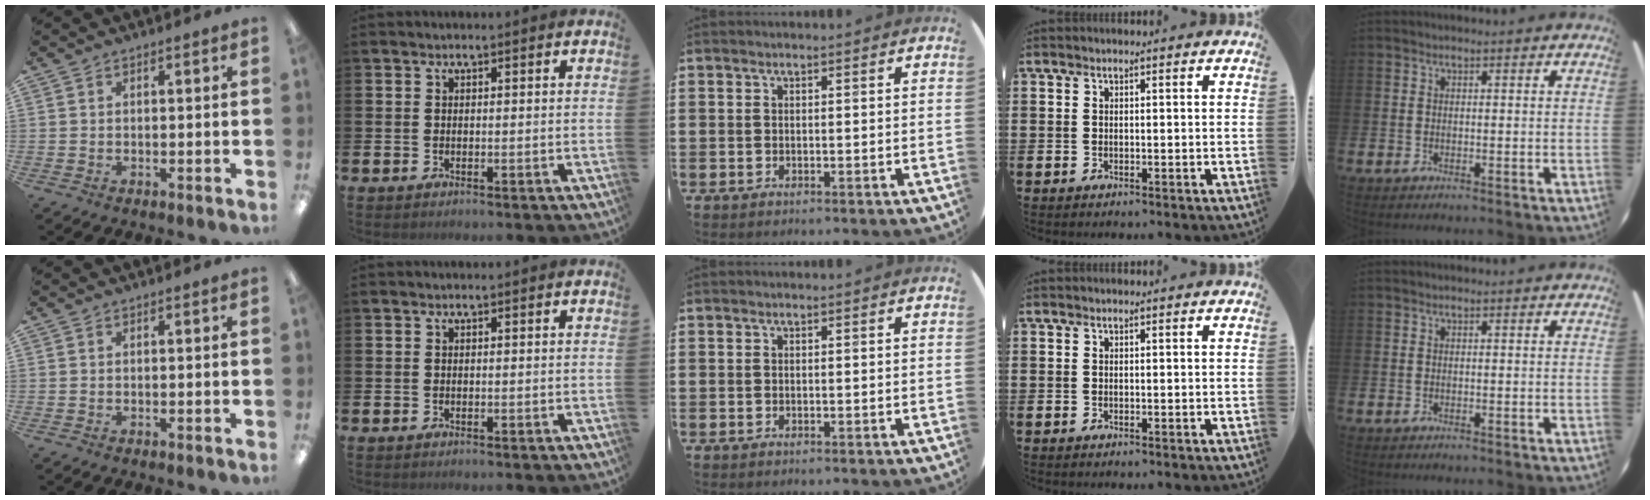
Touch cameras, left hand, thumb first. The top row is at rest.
{}